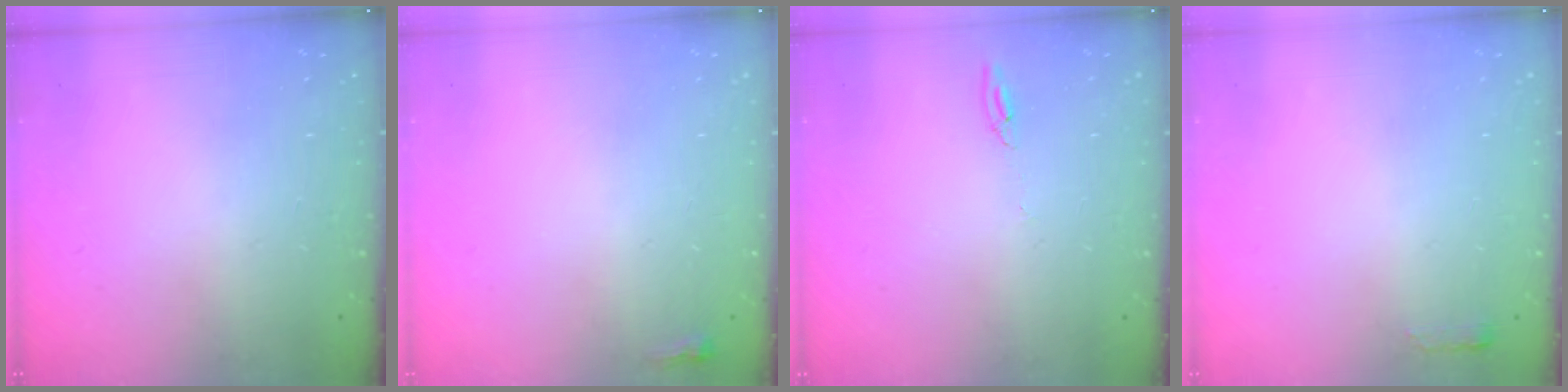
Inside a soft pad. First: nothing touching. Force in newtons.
{"total": 2.2, "press": 2.2, "slide": 0.6}
{"total": 3.5, "press": 3.5, "slide": 0.4}
{"total": 2.4, "press": 2.4, "slide": 0.4}